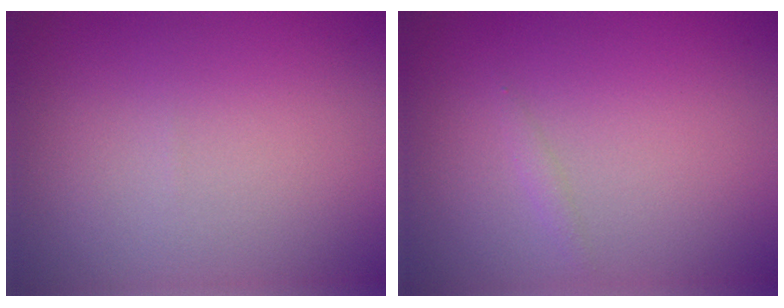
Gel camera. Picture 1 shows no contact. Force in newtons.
{"total": 0.5, "press": 0.5, "slide": 0.0}